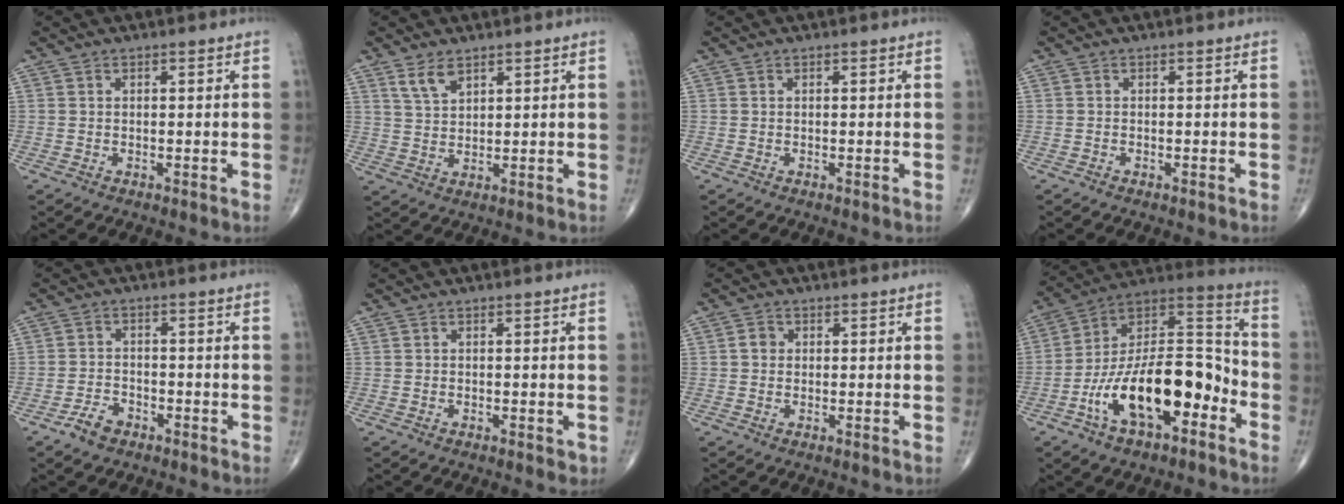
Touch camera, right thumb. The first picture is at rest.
{"total": 4.3, "force": [2.9, 2.0, 2.5], "torque": [-0.041, -0.015, 0.061]}
{"total": 0.0}
{"total": 0.0}
{"total": 4.0, "force": [-2.7, 2.3, 1.8], "torque": [-0.030, 0.017, -0.048]}
{"total": 0.9, "force": [-0.4, 0.5, 0.6], "torque": [-0.008, -0.002, -0.005]}
{"total": 1.7, "force": [0.1, 1.5, 0.7], "torque": [-0.006, 0.003, -0.002]}
{"total": 22.2, "force": [-8.4, 10.2, 17.8], "torque": [-0.281, 0.074, -0.141]}